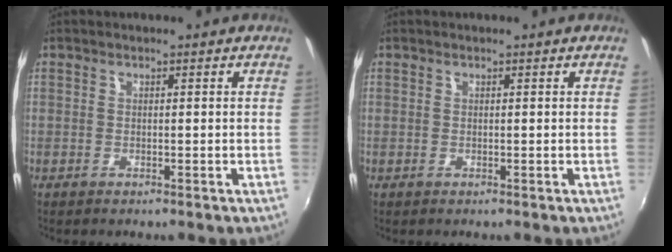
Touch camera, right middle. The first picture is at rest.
{"total": 0.0}